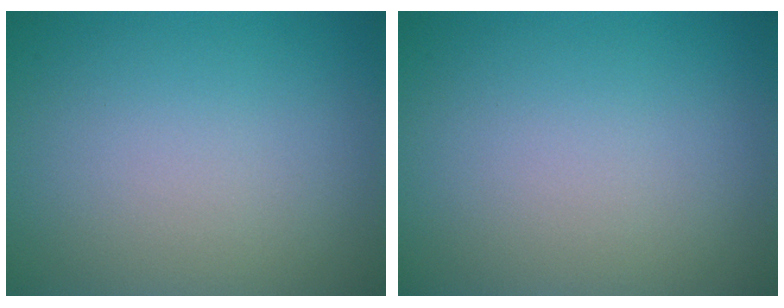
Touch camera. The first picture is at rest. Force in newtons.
{"total": 0.0}